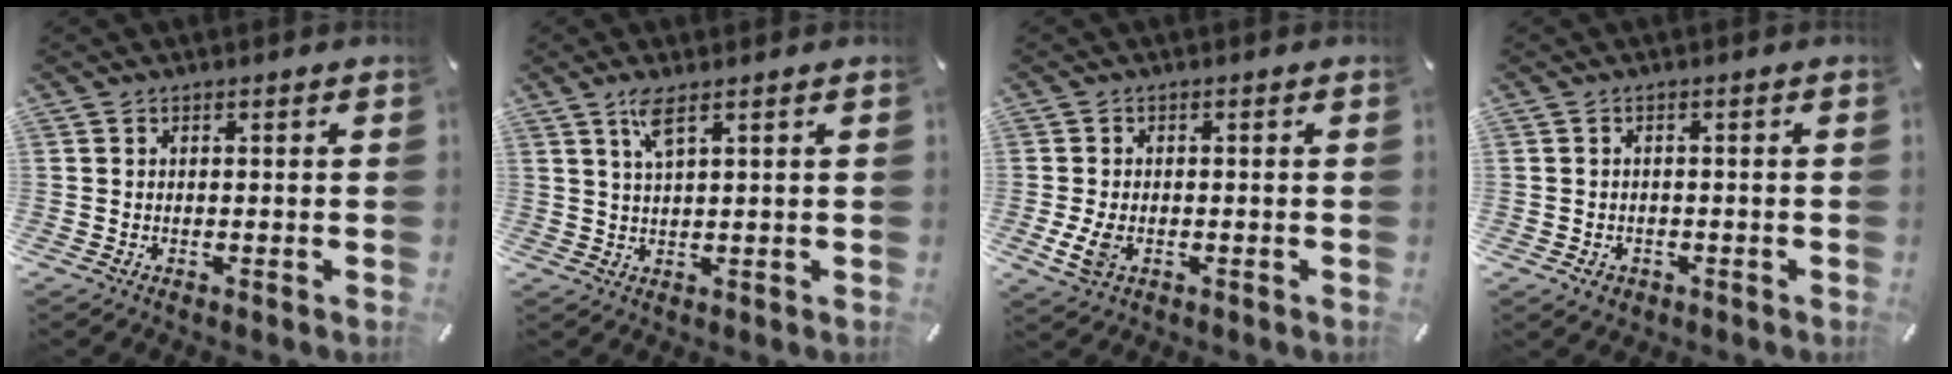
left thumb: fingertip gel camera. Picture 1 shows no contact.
{"total": 4.4, "force": [2.6, 0.7, 3.5], "torque": [-0.078, 0.002, 0.045]}
{"total": 4.3, "force": [-1.0, 2.8, 3.1], "torque": [-0.078, -0.005, -0.022]}
{"total": 2.0, "force": [-0.8, 1.7, 0.7], "torque": [-0.011, 0.005, -0.018]}